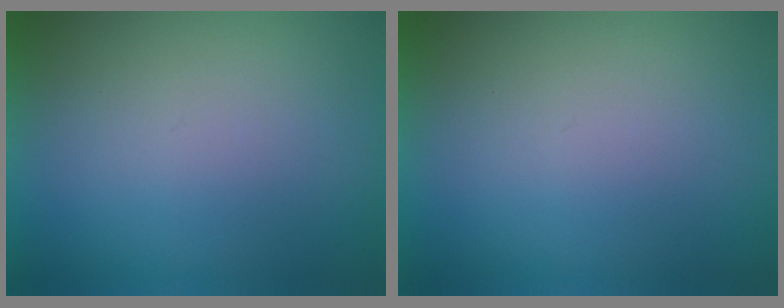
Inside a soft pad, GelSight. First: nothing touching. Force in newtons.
{"total": 0.0}